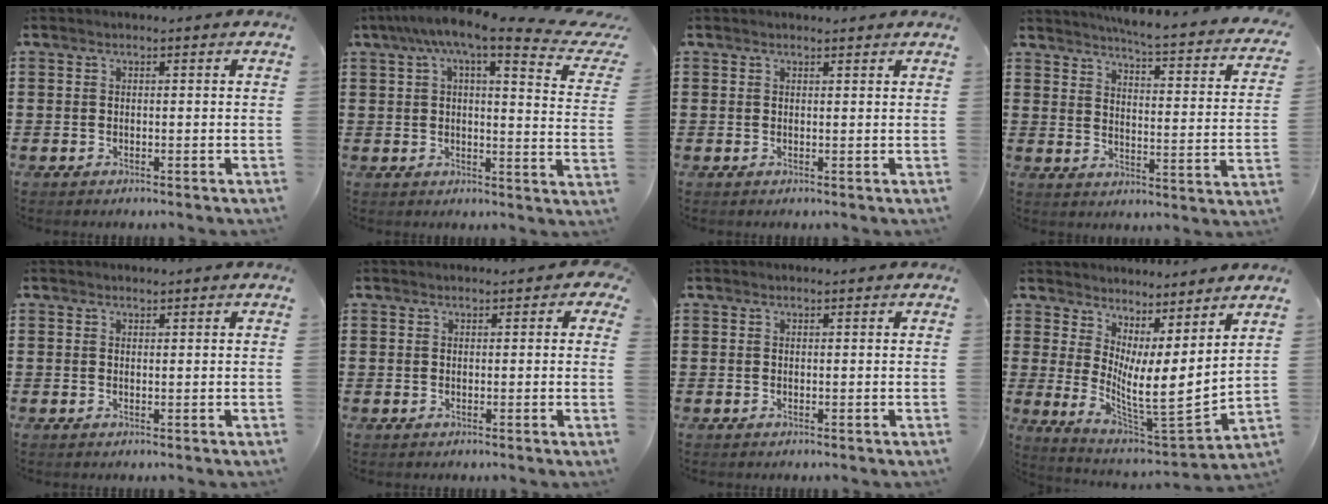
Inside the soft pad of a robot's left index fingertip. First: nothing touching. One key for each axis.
{"total": 8.0, "fx": 5.8, "fy": 0.9, "fz": 5.5, "tx": -0.116, "ty": -0.028, "tz": 0.091}
{"total": 0.5, "fx": 0.5, "fy": 0.2, "fz": 0.0, "tx": -0.001, "ty": 0.002, "tz": 0.011}
{"total": 4.2, "fx": 3.8, "fy": -0.7, "fz": 1.7, "tx": -0.047, "ty": -0.041, "tz": 0.054}
{"total": 0.5, "fx": 0.5, "fy": 0.0, "fz": -0.1, "tx": -0.001, "ty": 0.001, "tz": 0.011}
{"total": 1.2, "fx": 0.4, "fy": 1.1, "fz": 0.4, "tx": -0.004, "ty": 0.004, "tz": 0.004}
{"total": 0.0}
{"total": 6.0, "fx": 2.3, "fy": 1.0, "fz": 5.4, "tx": -0.104, "ty": -0.044, "tz": 0.039}